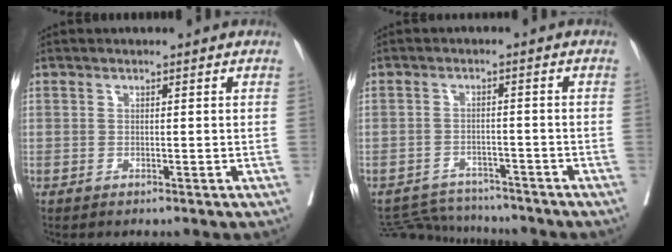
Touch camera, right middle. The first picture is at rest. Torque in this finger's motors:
{"motor_torque": [-0.50, -0.52, -0.06, -0.06]}